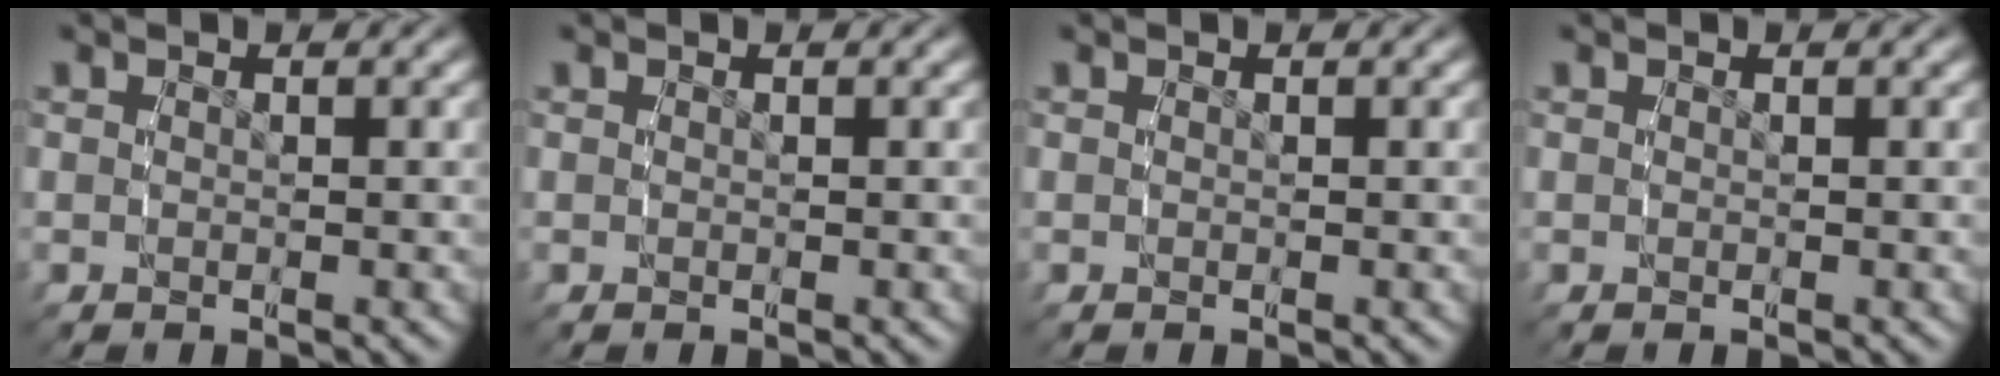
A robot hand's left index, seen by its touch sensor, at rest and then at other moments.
{"total": 0.0}
{"total": 0.0}
{"total": 0.0}